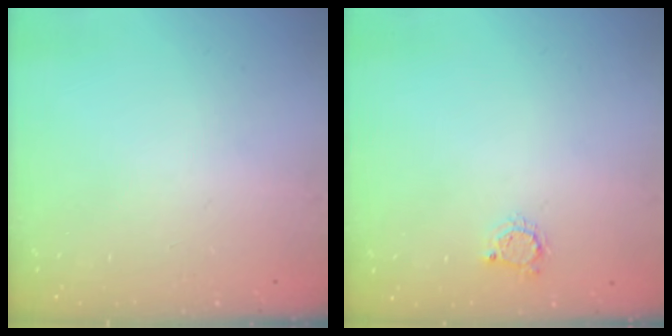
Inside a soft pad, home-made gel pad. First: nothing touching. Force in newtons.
{"total": 3.6, "press": 3.6, "slide": 0.5}